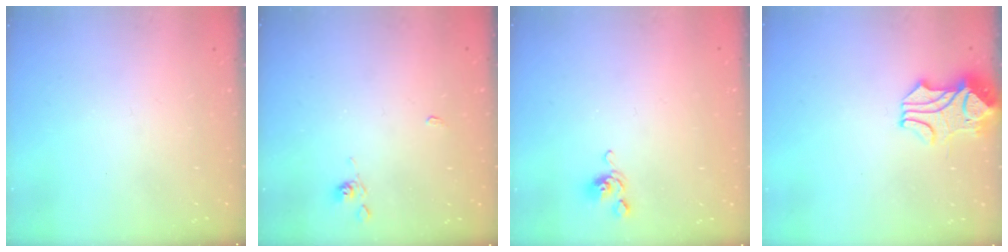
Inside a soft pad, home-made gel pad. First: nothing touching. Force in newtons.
{"total": 2.6, "press": 2.6, "slide": 0.6}
{"total": 4.8, "press": 4.7, "slide": 0.2}
{"total": 2.3, "press": 2.0, "slide": 1.1}